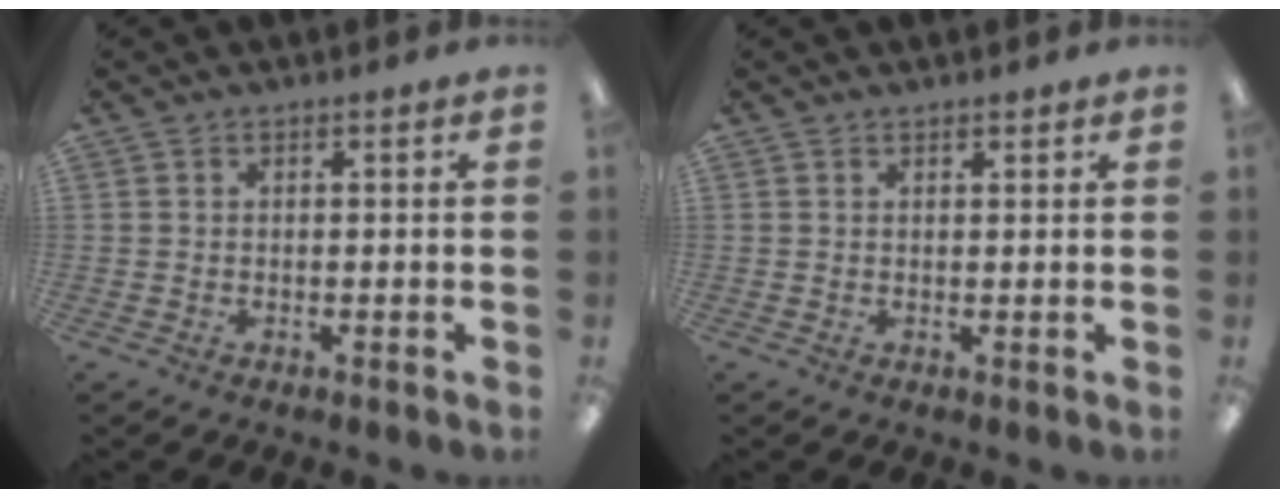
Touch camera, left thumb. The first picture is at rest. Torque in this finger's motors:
{"motor_torque": [-0.39, -0.29, -0.39, 0.27, -0.01]}